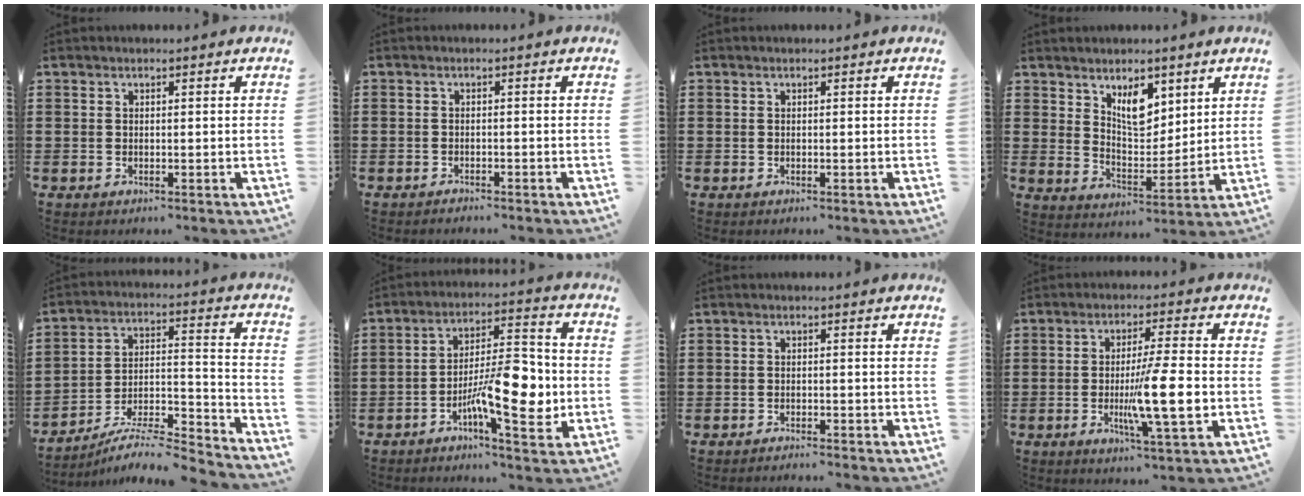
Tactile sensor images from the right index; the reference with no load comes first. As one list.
[{"total": 1.0, "force": [-1.0, 0.1, 0.0], "torque": [-0.003, 0.003, -0.022]}, {"total": 0.0}, {"total": 7.0, "force": [4.3, 3.6, 4.3], "torque": [-0.074, -0.011, 0.073]}, {"total": 7.3, "force": [-6.5, 1.1, 3.0], "torque": [-0.045, 0.005, -0.128]}, {"total": 12.1, "force": [-3.6, 3.9, 10.9], "torque": [-0.171, -0.004, -0.064]}, {"total": 1.3, "force": [-1.3, 0.0, 0.0], "torque": [-0.004, 0.002, -0.027]}, {"total": 10.3, "force": [-1.9, 0.8, 10.1], "torque": [-0.188, -0.016, -0.036]}]